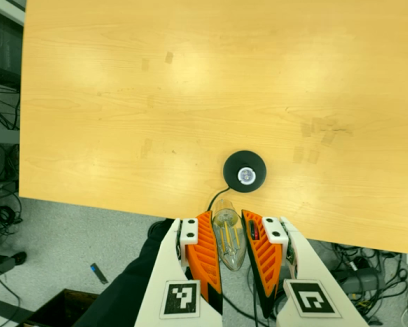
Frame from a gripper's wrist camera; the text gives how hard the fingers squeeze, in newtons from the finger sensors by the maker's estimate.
{"total": 19.8, "left": 21.6, "right": 18.0}